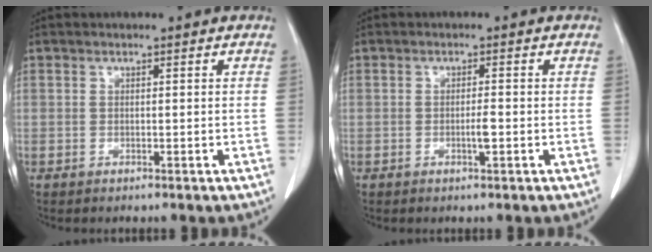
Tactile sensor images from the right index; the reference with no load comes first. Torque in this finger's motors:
{"motor_torque": [0.19, 0.13, 0.12, 0.02]}